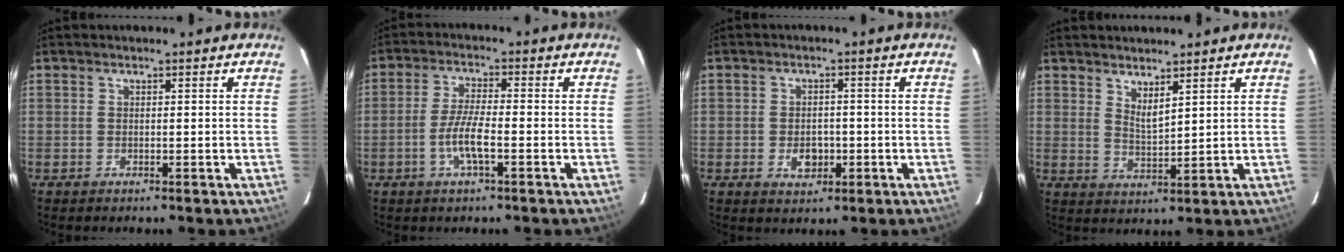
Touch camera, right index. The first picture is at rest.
{"total": 5.9, "force": [-2.2, 1.0, 5.4], "torque": [-0.108, -0.003, -0.044]}
{"total": 4.4, "force": [-1.2, 3.3, 2.7], "torque": [-0.049, 0.000, -0.013]}
{"total": 3.7, "force": [2.8, 0.7, 2.3], "torque": [-0.039, -0.008, 0.049]}